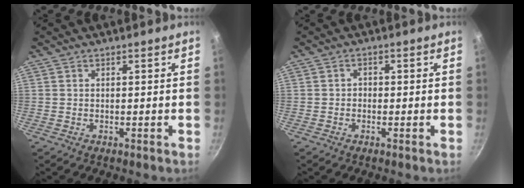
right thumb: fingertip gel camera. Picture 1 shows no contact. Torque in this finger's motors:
{"motor_torque": [-0.07, -0.10, -0.23, 0.14, -0.03]}